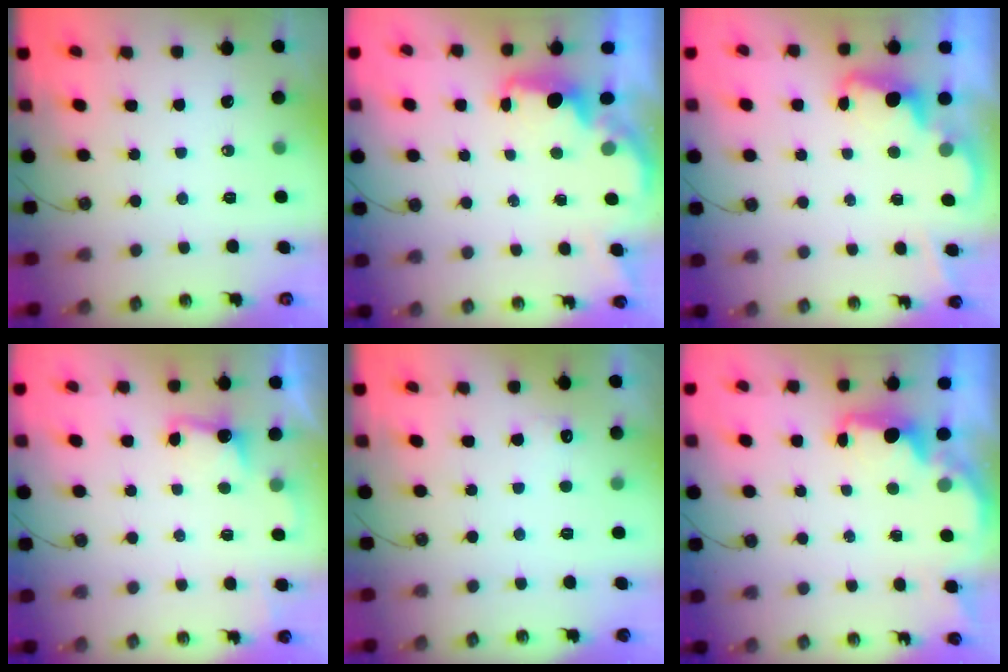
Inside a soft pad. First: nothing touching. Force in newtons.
{"total": 2.0, "press": 1.8, "slide": 0.8}
{"total": 2.4, "press": 2.4, "slide": 0.6}
{"total": 2.9, "press": 2.7, "slide": 1.0}
{"total": 5.1, "press": 5.0, "slide": 1.2}
{"total": 2.5, "press": 2.3, "slide": 0.8}